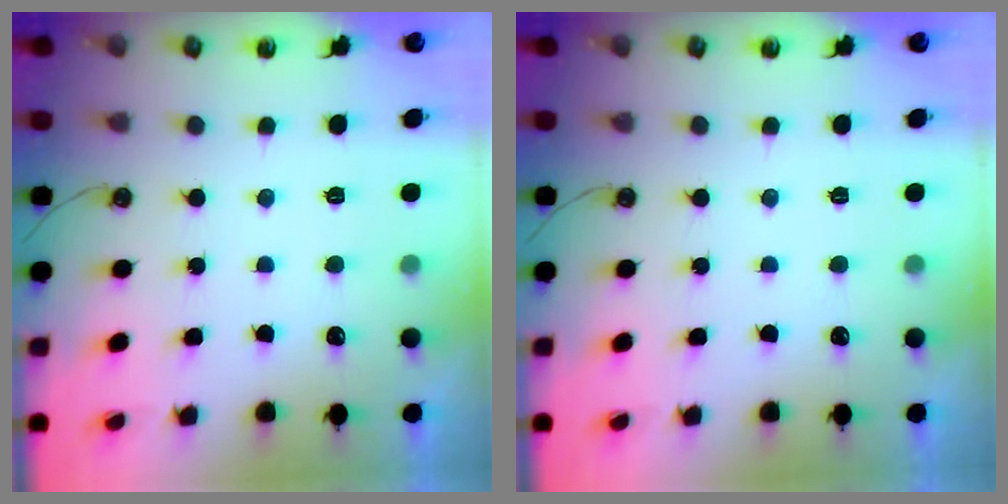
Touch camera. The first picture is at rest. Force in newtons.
{"total": 0.0}